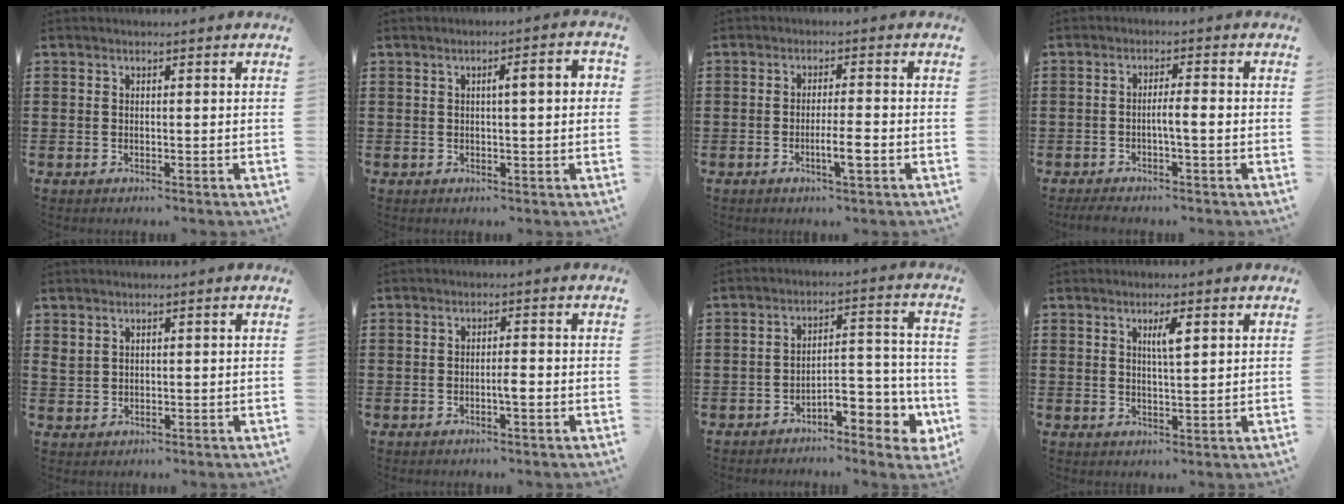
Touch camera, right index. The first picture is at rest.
{"total": 3.6, "force": [0.4, 0.4, 3.5], "torque": [-0.055, -0.001, 0.002]}
{"total": 4.1, "force": [-1.5, 0.2, 3.8], "torque": [-0.064, -0.005, -0.026]}
{"total": 3.1, "force": [-1.6, 0.1, 2.7], "torque": [-0.053, -0.007, -0.031]}
{"total": 1.5, "force": [1.1, 0.8, 0.5], "torque": [-0.014, 0.001, 0.023]}
{"total": 2.0, "force": [-0.7, 0.3, 1.8], "torque": [-0.033, 0.002, -0.013]}
{"total": 5.8, "force": [-4.1, 2.1, 3.6], "torque": [-0.051, 0.003, -0.079]}
{"total": 3.2, "force": [1.3, 0.6, 2.9], "torque": [-0.052, 0.001, 0.017]}